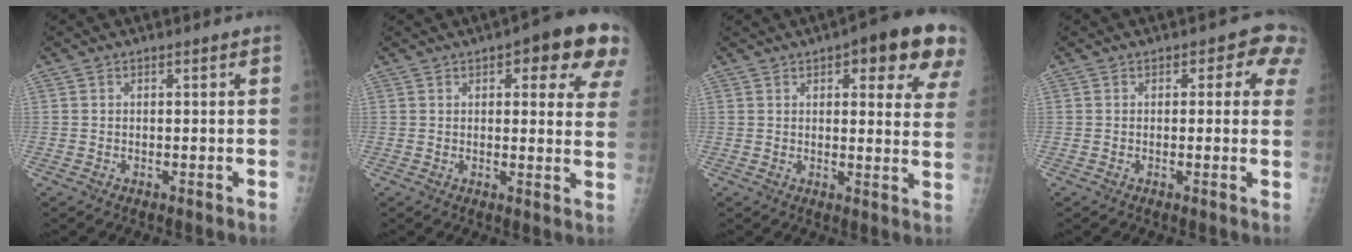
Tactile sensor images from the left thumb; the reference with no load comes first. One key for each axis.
{"total": 13.8, "fx": 7.1, "fy": 4.8, "fz": 10.8, "tx": -0.094, "ty": -0.022, "tz": 0.073}
{"total": 15.3, "fx": 8.4, "fy": 4.9, "fz": 11.8, "tx": -0.113, "ty": -0.028, "tz": 0.091}
{"total": 4.9, "fx": 1.9, "fy": 3.1, "fz": 3.4, "tx": 0.010, "ty": 0.000, "tz": 0.007}